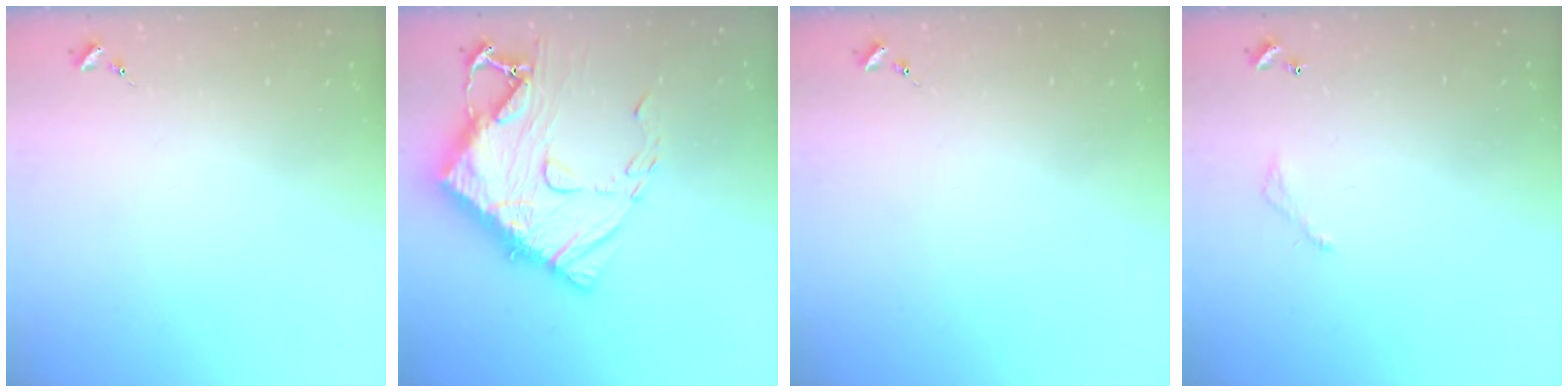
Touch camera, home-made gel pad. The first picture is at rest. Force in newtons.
{"total": 17.4, "press": 17.4, "slide": 1.6}
{"total": 0.0}
{"total": 3.8, "press": 3.8, "slide": 0.2}